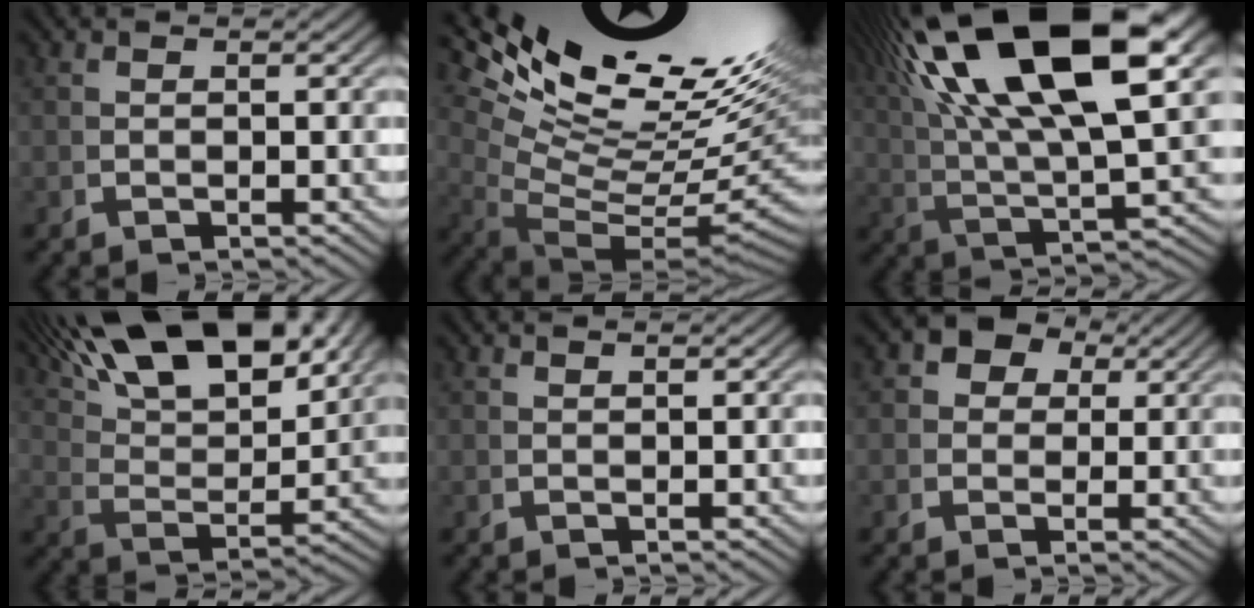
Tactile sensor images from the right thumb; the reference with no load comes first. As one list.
[{"total": 19.0, "force": [4.0, 10.6, 15.2], "torque": [-0.201, -0.017, 0.074]}, {"total": 16.4, "force": [4.3, 7.6, 13.9], "torque": [-0.238, -0.007, 0.080]}, {"total": 12.3, "force": [7.0, 5.8, 8.3], "torque": [-0.149, 0.005, 0.115]}, {"total": 0.8, "force": [0.7, -0.2, 0.0], "torque": [0.006, 0.003, 0.015]}, {"total": 4.7, "force": [2.1, 3.4, 2.4], "torque": [-0.049, -0.003, 0.033]}]